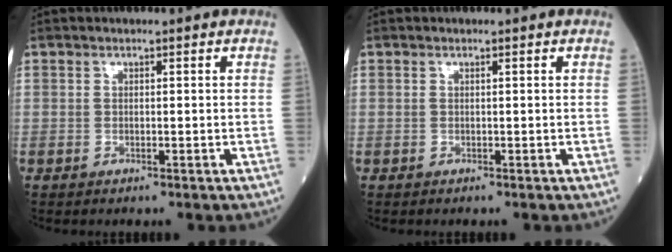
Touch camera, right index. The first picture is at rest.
{"total": 0.0}